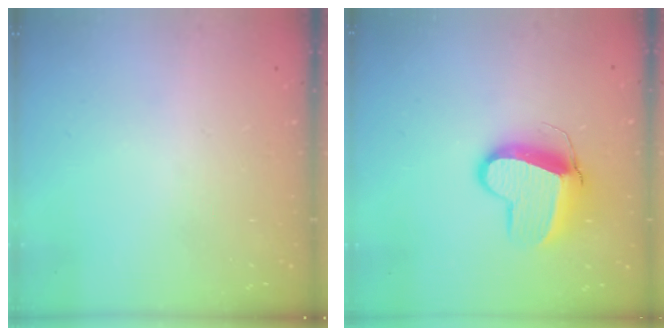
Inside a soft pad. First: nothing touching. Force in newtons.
{"total": 12.0, "press": 11.9, "slide": 1.2}